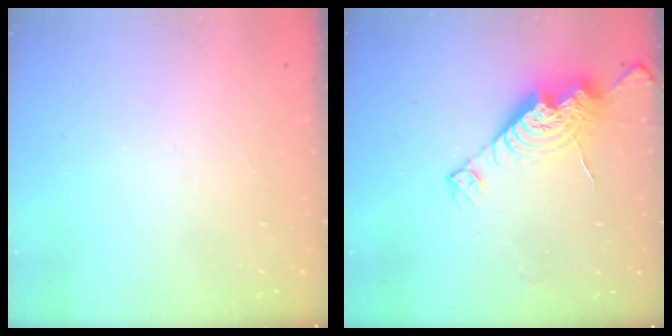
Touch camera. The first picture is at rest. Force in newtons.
{"total": 13.6, "press": 13.6, "slide": 1.3}